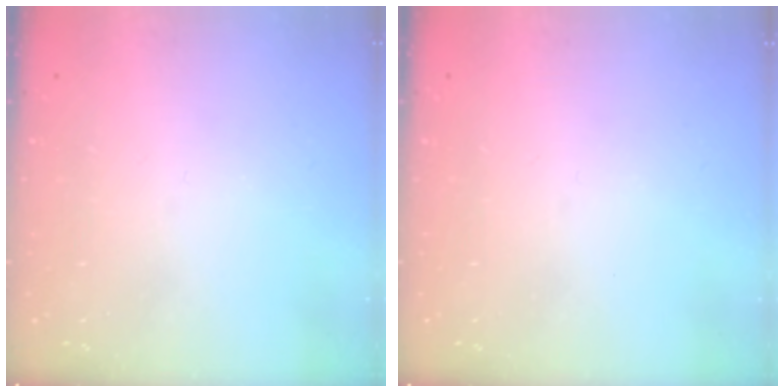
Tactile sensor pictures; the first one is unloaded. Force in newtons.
{"total": 0.0}